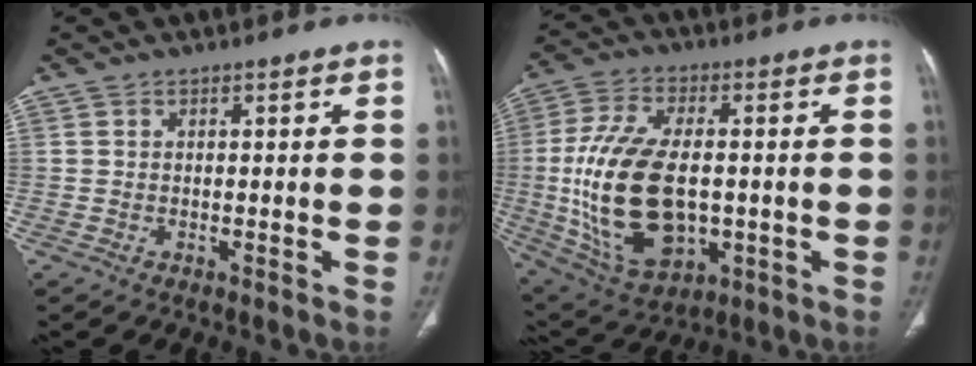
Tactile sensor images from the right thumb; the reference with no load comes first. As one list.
[{"total": 21.5, "force": [-1.5, 12.3, 17.6], "torque": [-0.344, -0.003, -0.006]}]